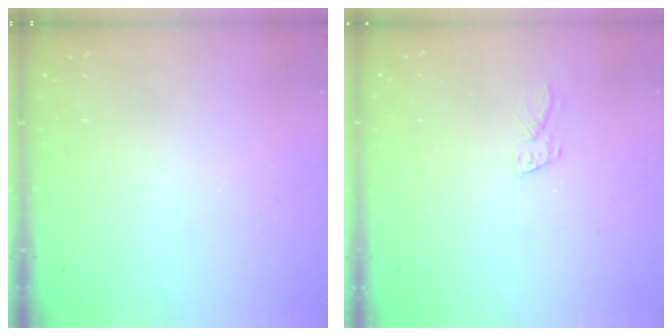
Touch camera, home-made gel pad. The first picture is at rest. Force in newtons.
{"total": 5.2, "press": 5.2, "slide": 0.5}